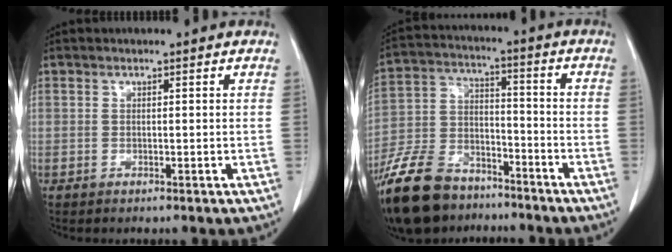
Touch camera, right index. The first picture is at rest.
{"total": 16.3, "force": [-12.5, 7.6, 7.1], "torque": [-0.162, 0.003, -0.223]}